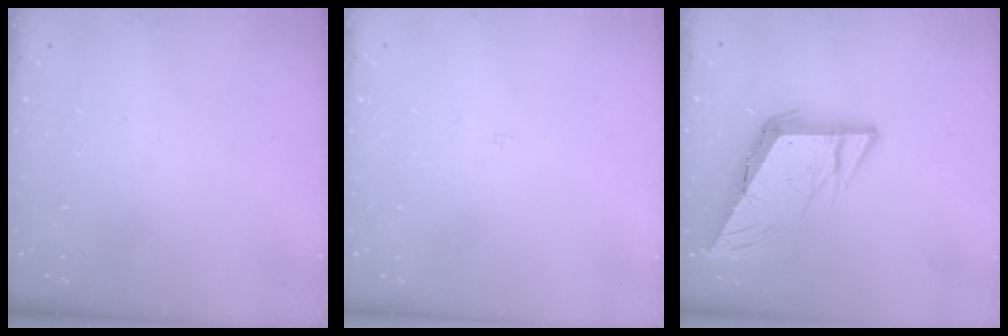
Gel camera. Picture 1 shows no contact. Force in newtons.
{"total": 2.2, "press": 2.2, "slide": 0.2}
{"total": 11.4, "press": 11.2, "slide": 1.9}